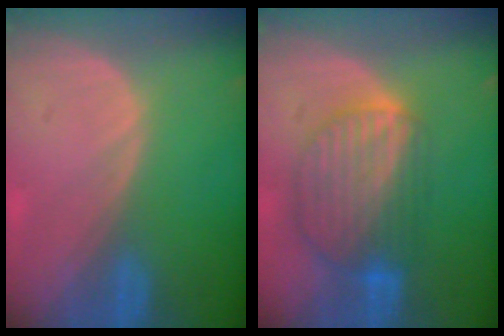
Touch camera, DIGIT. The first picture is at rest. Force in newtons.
{"total": 8.8, "press": 7.8, "slide": 4.2}